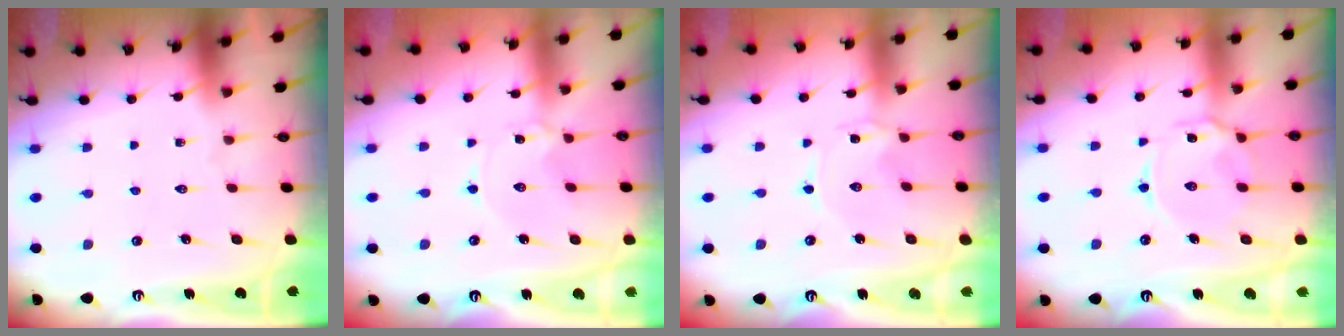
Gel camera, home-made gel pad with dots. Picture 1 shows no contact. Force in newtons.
{"total": 1.3, "press": 1.3, "slide": 0.3}
{"total": 0.0}
{"total": 7.3, "press": 7.3, "slide": 0.7}